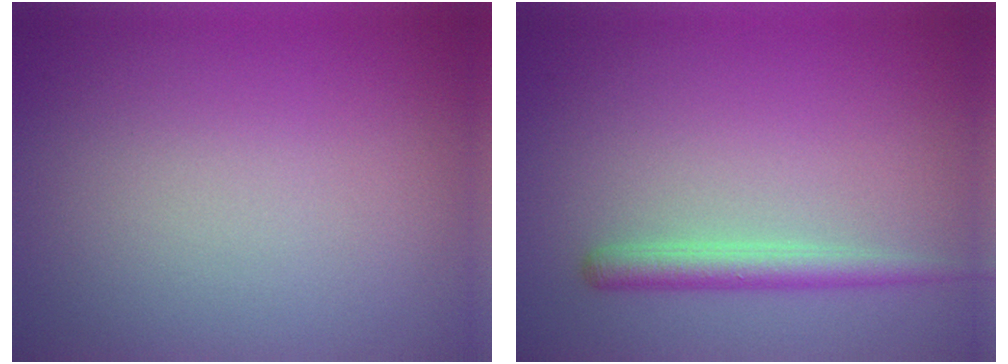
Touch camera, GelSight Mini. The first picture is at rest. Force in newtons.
{"total": 2.3, "press": 2.3, "slide": 0.2}